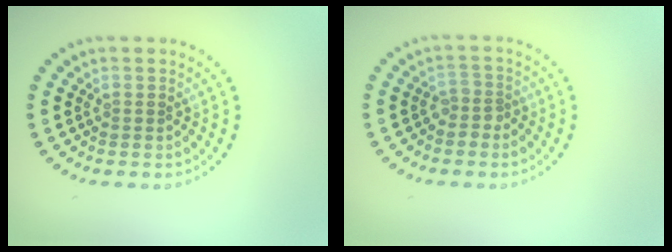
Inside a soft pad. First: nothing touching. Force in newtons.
{"total": 1.5, "press": 1.0, "slide": 1.0}